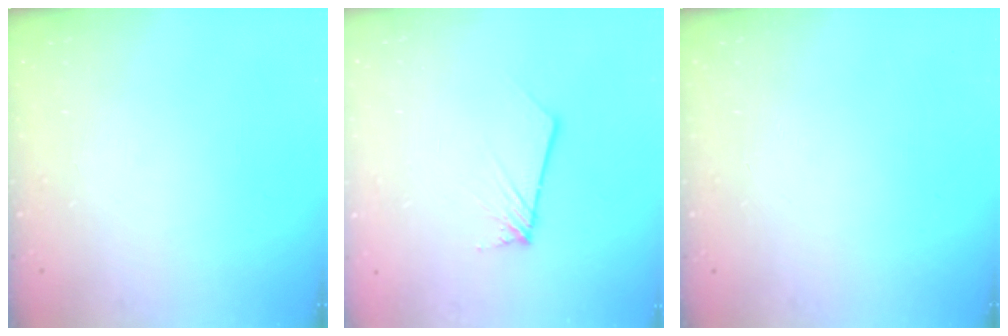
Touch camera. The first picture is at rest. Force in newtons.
{"total": 2.7, "press": 2.7, "slide": 0.2}
{"total": 0.0}